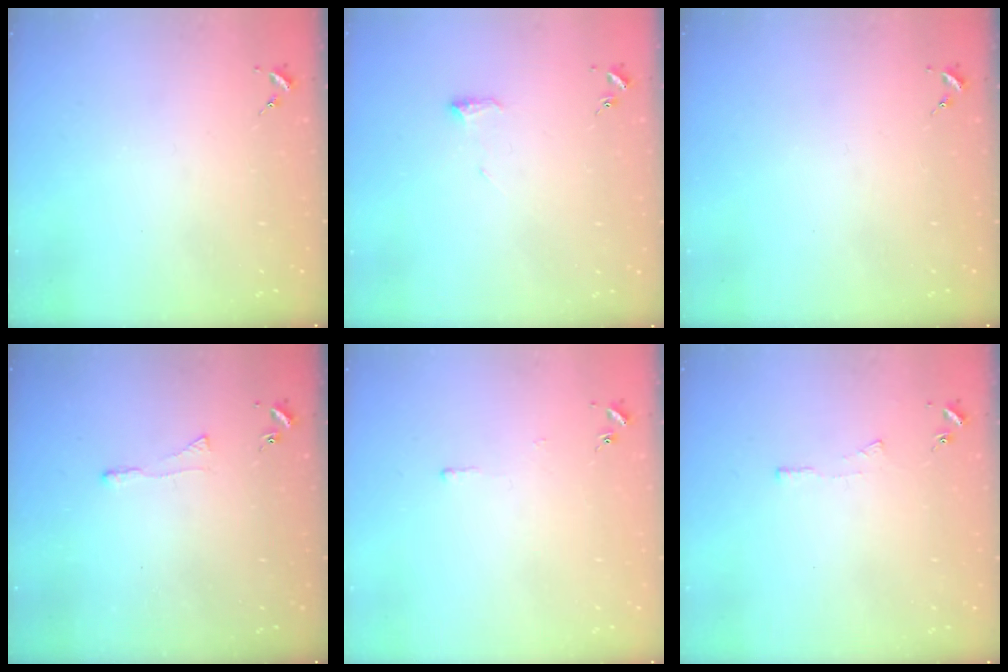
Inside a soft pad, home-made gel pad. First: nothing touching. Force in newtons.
{"total": 5.2, "press": 5.1, "slide": 0.9}
{"total": 0.0}
{"total": 2.9, "press": 2.9, "slide": 0.6}
{"total": 2.6, "press": 2.6, "slide": 0.3}
{"total": 3.0, "press": 3.0, "slide": 0.3}